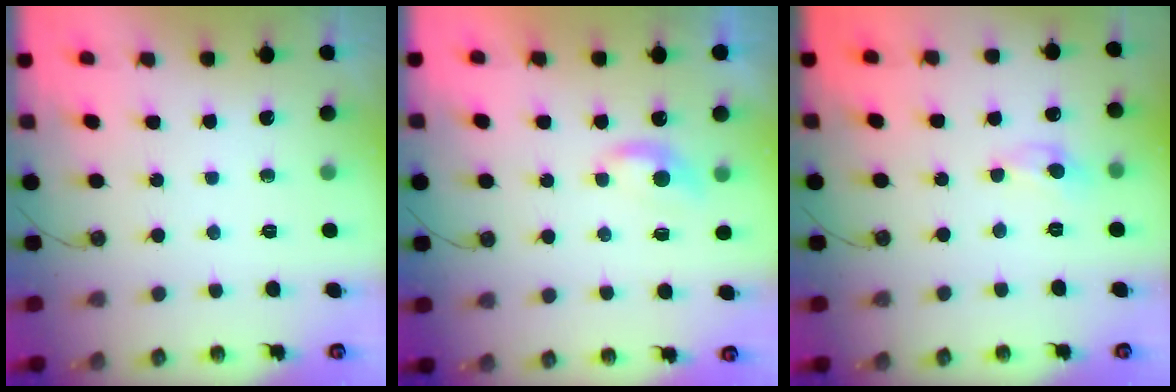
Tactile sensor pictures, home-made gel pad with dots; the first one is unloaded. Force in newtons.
{"total": 0.9, "press": 0.8, "slide": 0.5}
{"total": 0.0}